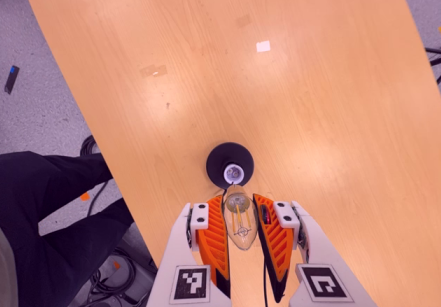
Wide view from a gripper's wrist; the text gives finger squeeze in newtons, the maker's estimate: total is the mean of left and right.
{"total": 19.3, "left": 21.5, "right": 17.2}